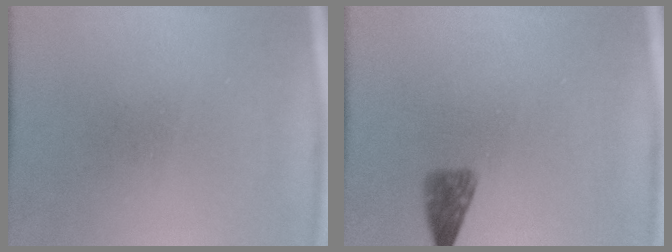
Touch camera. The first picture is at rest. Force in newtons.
{"total": 2.5}